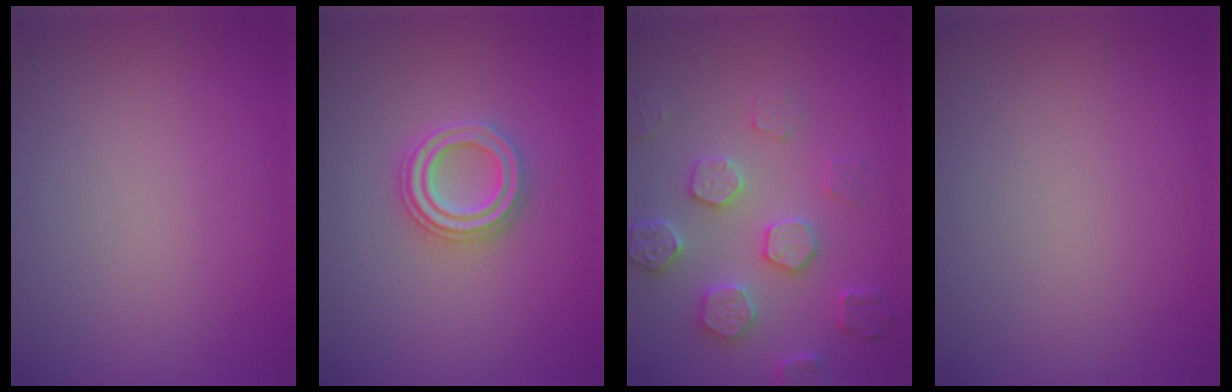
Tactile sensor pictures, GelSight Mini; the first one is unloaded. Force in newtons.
{"total": 2.7, "press": 2.7, "slide": 0.5}
{"total": 4.4, "press": 4.3, "slide": 0.9}
{"total": 0.0}